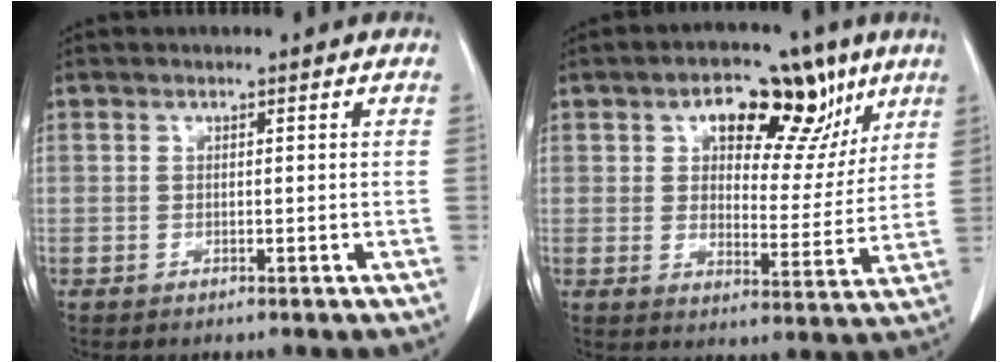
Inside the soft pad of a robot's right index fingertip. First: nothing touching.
{"total": 13.1, "force": [7.1, 6.9, 8.6], "torque": [-0.104, 0.018, 0.106]}